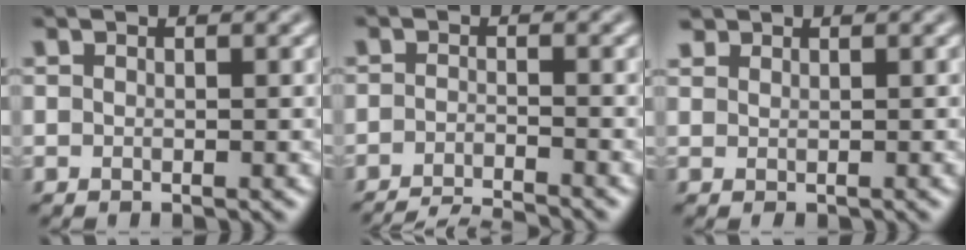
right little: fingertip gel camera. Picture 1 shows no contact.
{"total": 5.4, "force": [-5.1, 0.8, 1.8], "torque": [-0.030, -0.016, -0.082]}
{"total": 1.2, "force": [0.9, 0.7, 0.1], "torque": [0.001, 0.002, 0.020]}